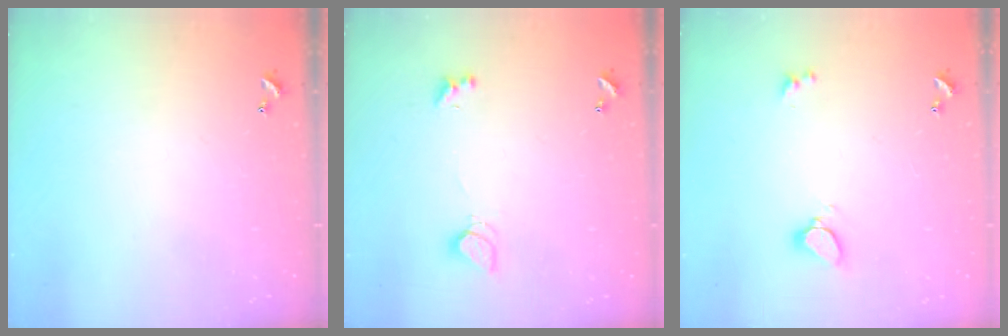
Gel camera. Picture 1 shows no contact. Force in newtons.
{"total": 2.5, "press": 2.5, "slide": 0.6}
{"total": 4.4, "press": 4.4, "slide": 0.6}